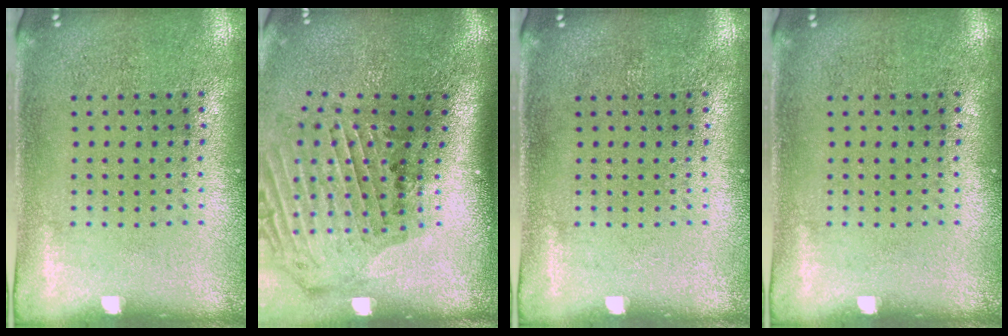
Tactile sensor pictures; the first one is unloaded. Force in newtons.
{"total": 2.4, "press": 1.9, "slide": 1.4}
{"total": 0.0}
{"total": 0.0}